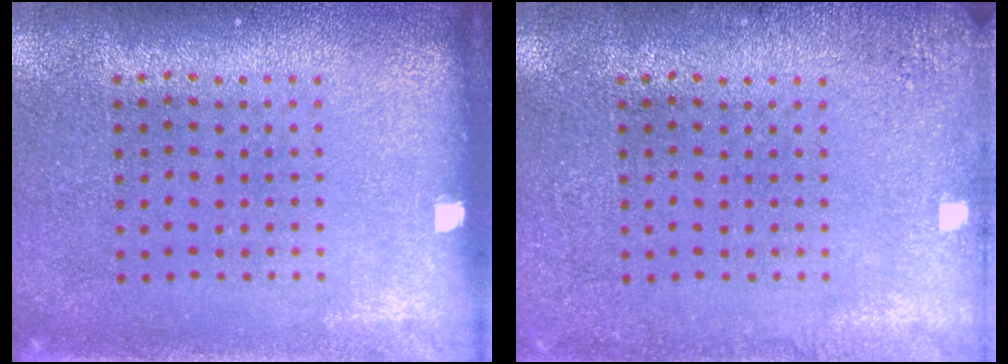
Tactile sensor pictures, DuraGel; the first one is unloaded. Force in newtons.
{"total": 1.4, "press": 1.4, "slide": 0.2}